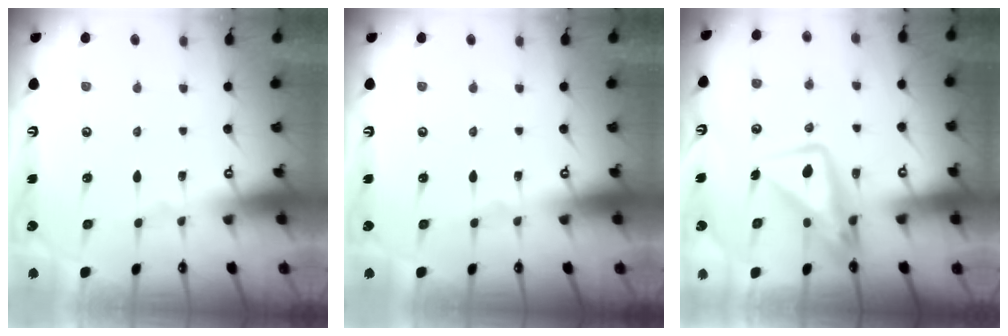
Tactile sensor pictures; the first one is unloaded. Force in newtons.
{"total": 0.0}
{"total": 10.2, "press": 10.1, "slide": 1.3}